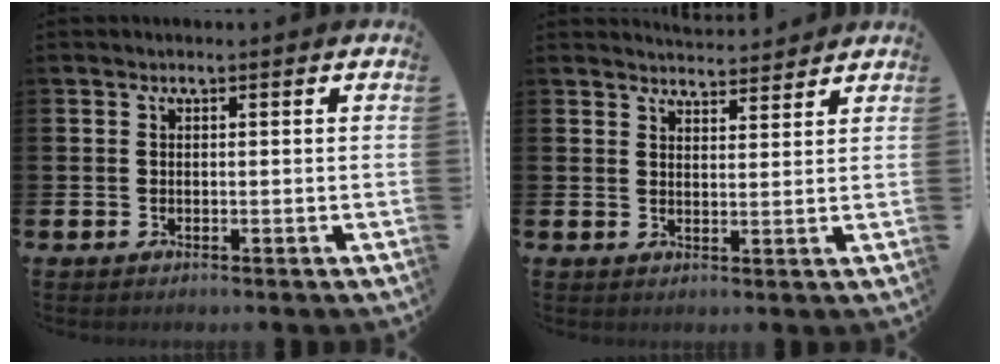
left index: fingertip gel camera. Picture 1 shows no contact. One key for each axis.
{"total": 3.9, "fx": 3.8, "fy": 0.4, "fz": -0.2, "tx": 0.001, "ty": -0.022, "tz": 0.069}